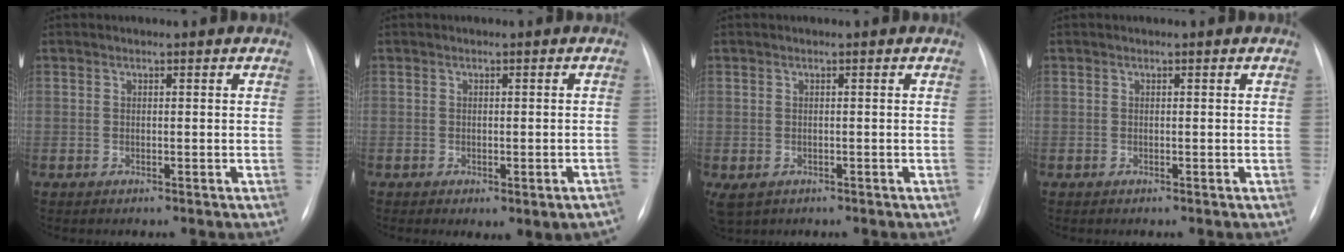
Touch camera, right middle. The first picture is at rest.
{"total": 5.5, "force": [-3.3, 1.9, 4.0], "torque": [-0.044, 0.009, -0.035]}
{"total": 3.4, "force": [-1.7, 2.5, 1.6], "torque": [-0.033, -0.006, -0.017]}
{"total": 0.0}